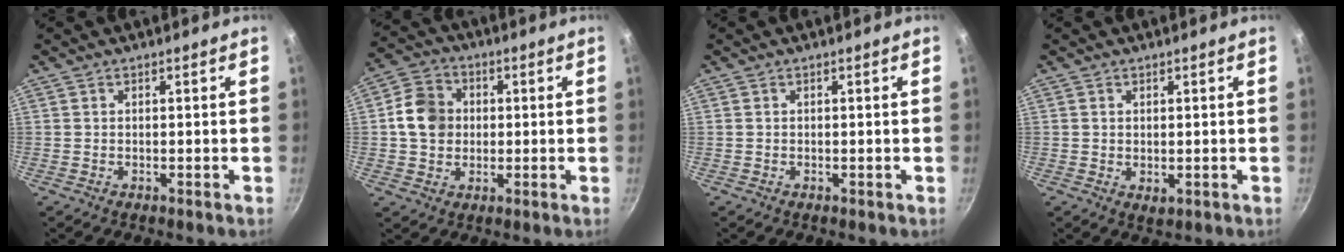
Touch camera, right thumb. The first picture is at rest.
{"total": 9.1, "force": [0.6, 7.7, 4.7], "torque": [-0.060, 0.013, -0.003]}
{"total": 0.0}
{"total": 1.6, "force": [0.4, 1.1, 1.1], "torque": [-0.016, -0.006, 0.006]}